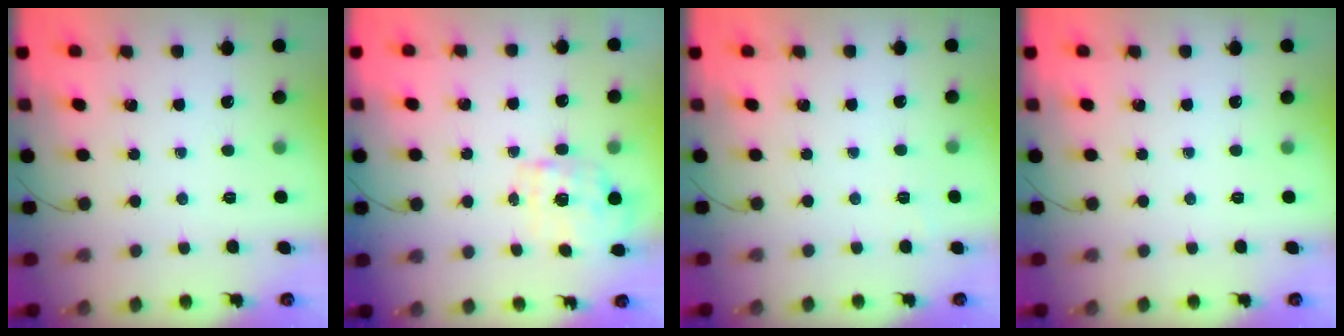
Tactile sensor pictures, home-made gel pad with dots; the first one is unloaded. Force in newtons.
{"total": 2.2, "press": 2.1, "slide": 0.4}
{"total": 5.8, "press": 5.6, "slide": 1.4}
{"total": 0.0}